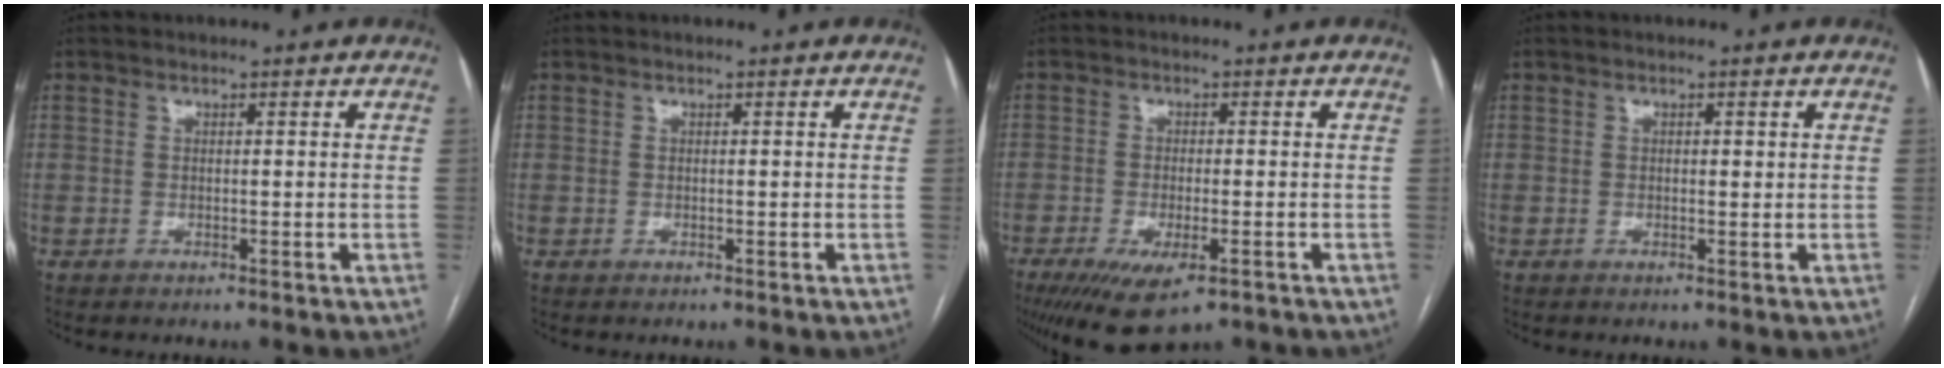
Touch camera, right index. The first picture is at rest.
{"total": 0.0}
{"total": 9.1, "force": [-5.4, 2.9, 6.7], "torque": [-0.109, -0.020, -0.084]}
{"total": 1.0, "force": [0.4, 0.4, 0.9], "torque": [-0.013, 0.000, 0.005]}